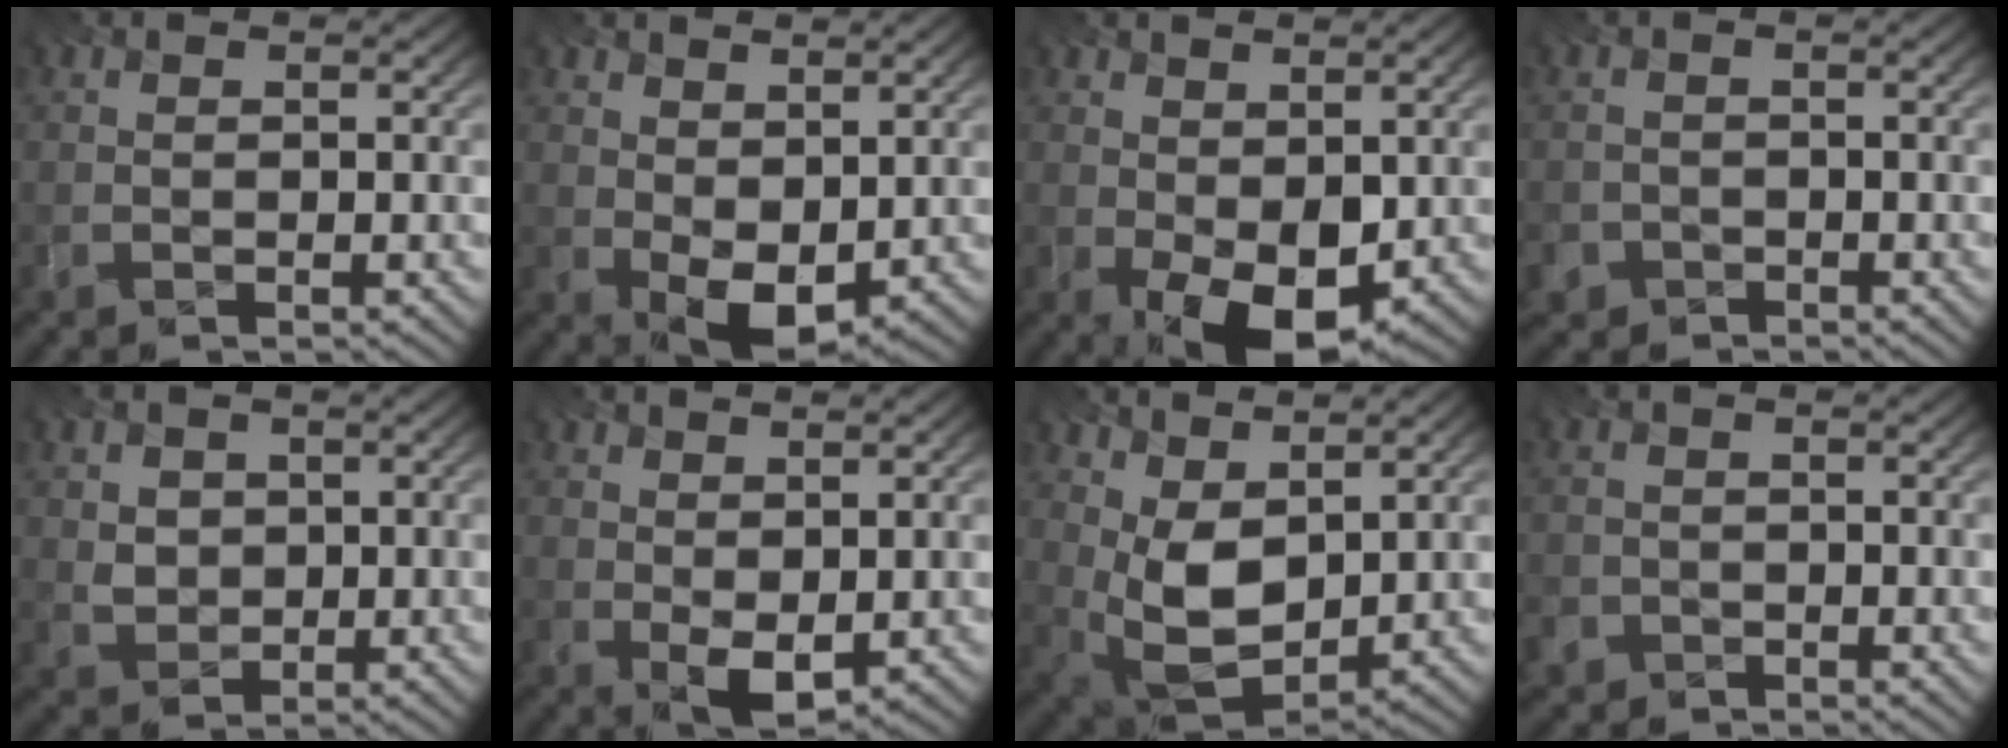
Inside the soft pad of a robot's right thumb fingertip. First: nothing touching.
{"total": 6.1, "force": [0.8, 3.7, 4.8], "torque": [-0.096, -0.003, 0.022]}
{"total": 7.8, "force": [-1.0, 4.5, 6.2], "torque": [-0.109, -0.009, -0.010]}
{"total": 2.1, "force": [-1.5, 1.3, -0.5], "torque": [-0.004, -0.010, -0.028]}
{"total": 2.7, "force": [0.1, 2.6, 0.7], "torque": [-0.035, -0.006, 0.006]}
{"total": 3.7, "force": [0.3, 2.2, 3.0], "torque": [-0.062, -0.001, 0.013]}
{"total": 9.2, "force": [2.7, 5.2, 7.0], "torque": [-0.167, -0.006, 0.060]}
{"total": 2.0, "force": [-1.5, 1.4, -0.2], "torque": [-0.009, -0.007, -0.030]}